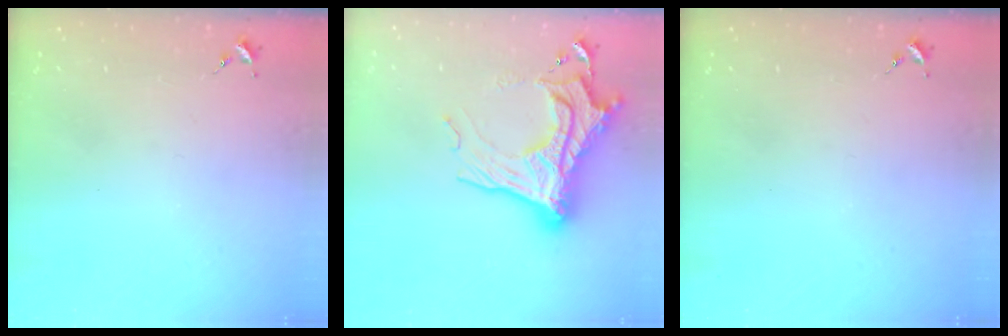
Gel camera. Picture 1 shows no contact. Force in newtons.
{"total": 20.8, "press": 20.7, "slide": 1.7}
{"total": 0.0}